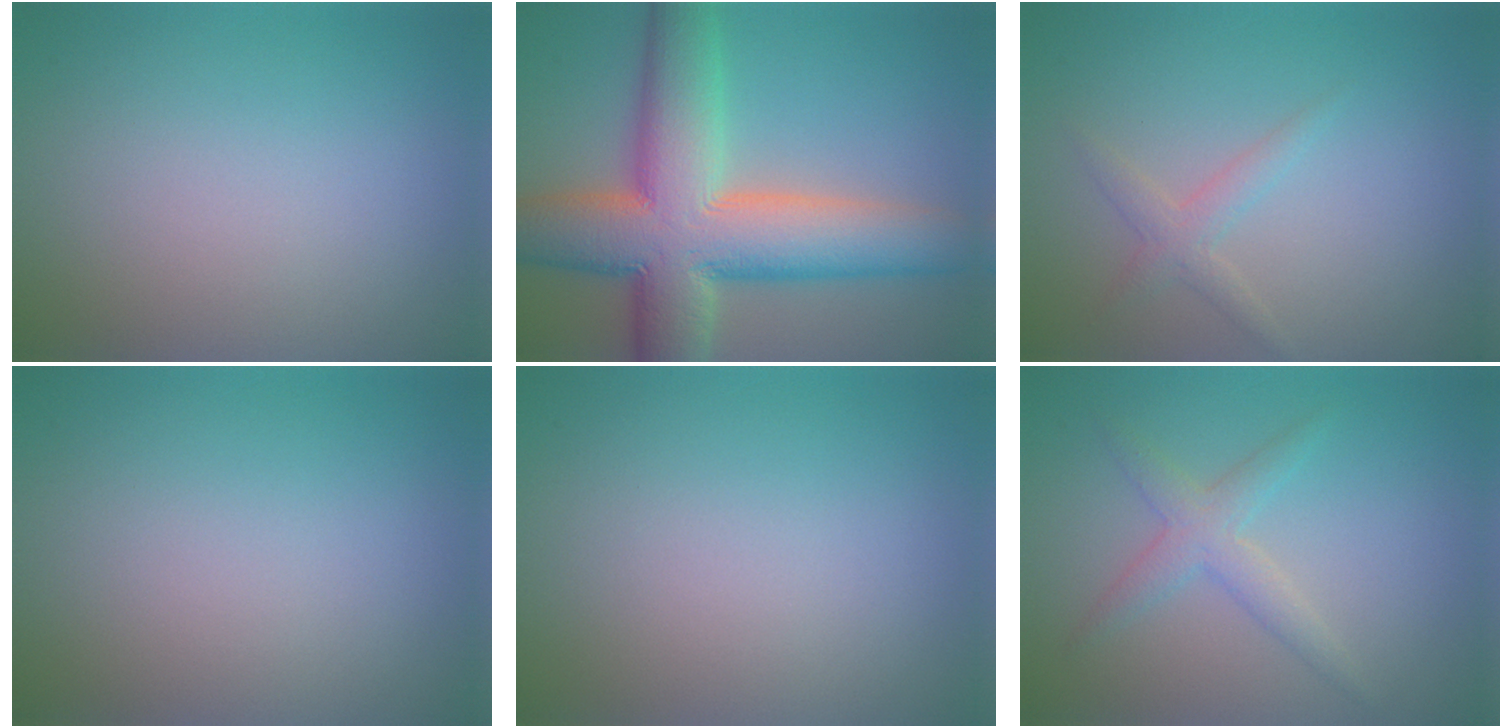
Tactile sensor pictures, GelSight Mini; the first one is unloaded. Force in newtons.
{"total": 13.4, "press": 13.3, "slide": 0.9}
{"total": 1.7, "press": 1.7, "slide": 0.1}
{"total": 0.0}
{"total": 0.0}
{"total": 2.5, "press": 2.5, "slide": 0.1}